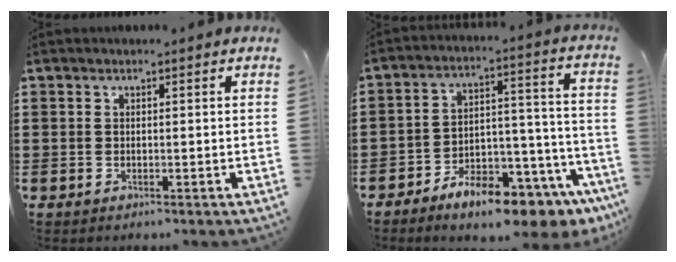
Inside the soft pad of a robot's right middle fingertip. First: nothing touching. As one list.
[{"total": 8.5, "force": [-7.5, 1.9, 3.5], "torque": [-0.052, 0.027, -0.139]}]